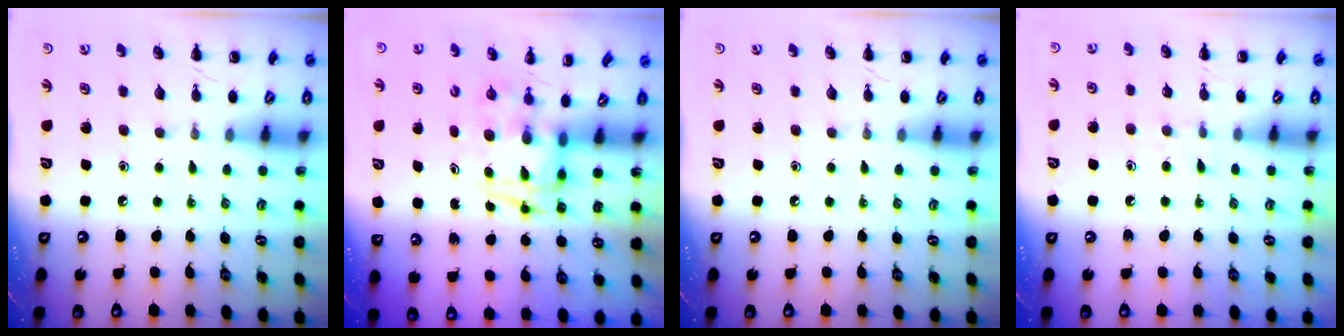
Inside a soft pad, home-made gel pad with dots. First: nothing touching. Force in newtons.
{"total": 3.2, "press": 3.1, "slide": 0.6}
{"total": 0.0}
{"total": 3.5, "press": 3.3, "slide": 1.2}